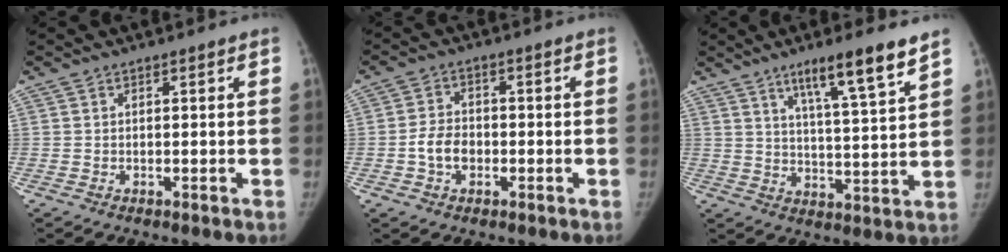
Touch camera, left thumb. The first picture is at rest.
{"total": 5.3, "force": [-1.3, 3.9, 3.3], "torque": [-0.052, 0.014, -0.027]}
{"total": 11.8, "force": [7.7, 1.0, 9.0], "torque": [-0.142, -0.040, 0.126]}